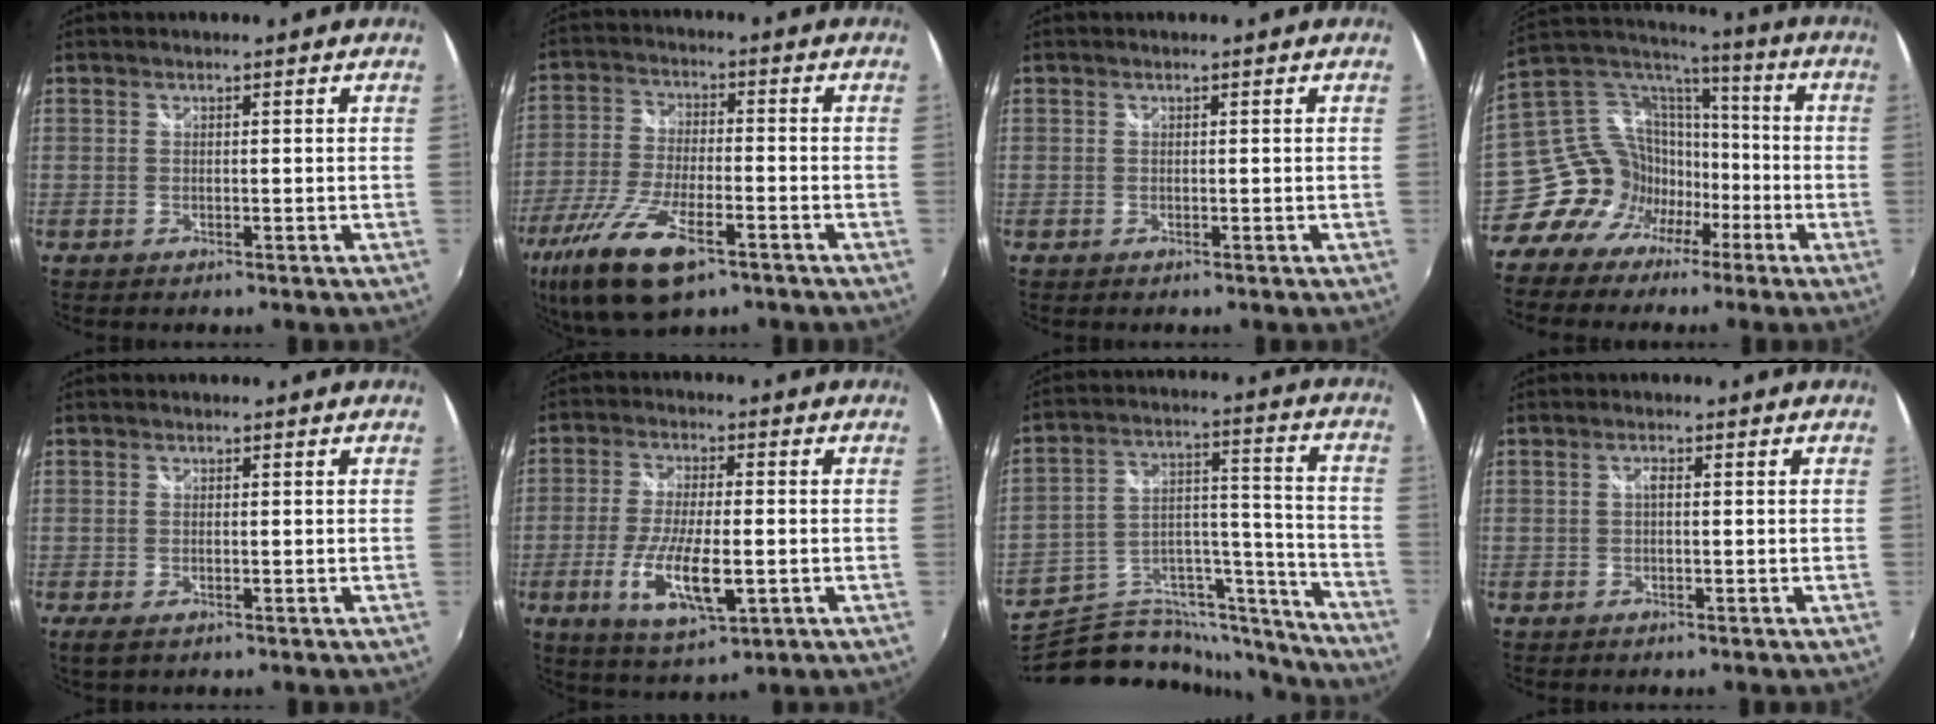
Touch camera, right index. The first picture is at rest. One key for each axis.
{"total": 16.1, "fx": -9.4, "fy": 5.9, "fz": 11.6, "tx": -0.251, "ty": -0.043, "tz": -0.177}
{"total": 0.0}
{"total": 15.0, "fx": -7.5, "fy": 12.4, "fz": 4.0, "tx": -0.091, "ty": 0.055, "tz": -0.129}
{"total": 2.0, "fx": -0.6, "fy": 1.0, "fz": 1.6, "tx": -0.033, "ty": -0.008, "tz": -0.008}
{"total": 11.6, "fx": -3.4, "fy": 3.5, "fz": 10.5, "tx": -0.209, "ty": -0.021, "tz": -0.057}
{"total": 25.7, "fx": -21.2, "fy": 10.7, "fz": 9.8, "tx": -0.164, "ty": 0.054, "tz": -0.308}
{"total": 1.0, "fx": 0.0, "fy": 0.4, "fz": 1.0, "tx": -0.017, "ty": 0.005, "tz": -0.003}